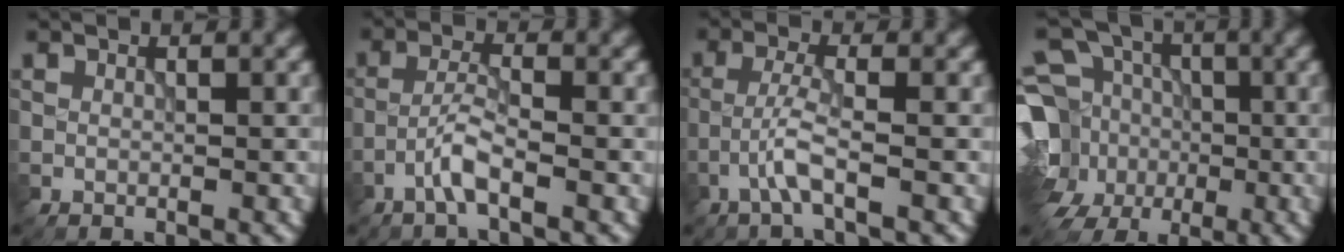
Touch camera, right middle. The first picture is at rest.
{"total": 2.7, "force": [-1.6, 0.3, 2.2], "torque": [-0.046, 0.010, -0.039]}
{"total": 2.7, "force": [-1.3, 0.1, 2.3], "torque": [-0.050, 0.010, -0.036]}
{"total": 12.6, "force": [-2.1, 10.8, 6.3], "torque": [-0.146, -0.002, -0.056]}